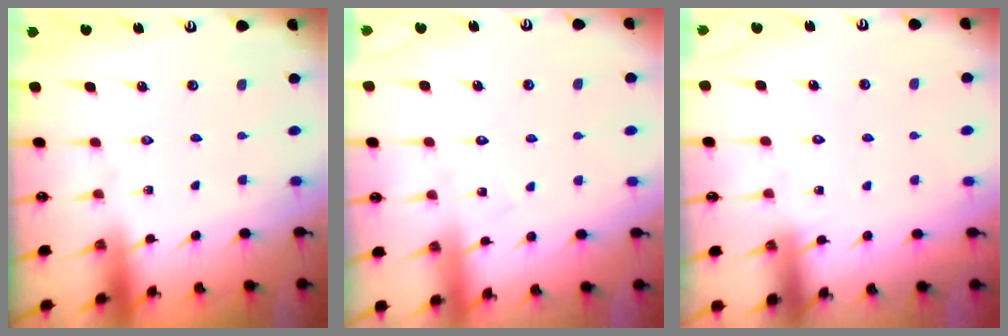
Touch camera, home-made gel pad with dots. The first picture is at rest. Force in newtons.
{"total": 6.0, "press": 6.0, "slide": 0.3}
{"total": 5.7, "press": 5.7, "slide": 0.5}